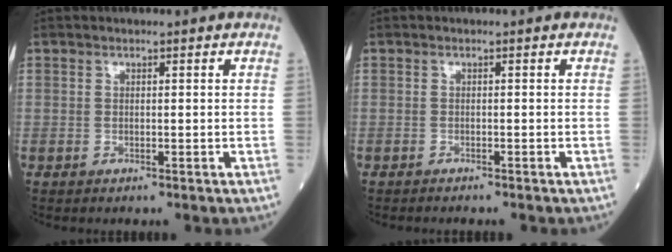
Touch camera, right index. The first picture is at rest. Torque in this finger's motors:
{"motor_torque": [-0.02, 0.00, -0.05, -0.03]}